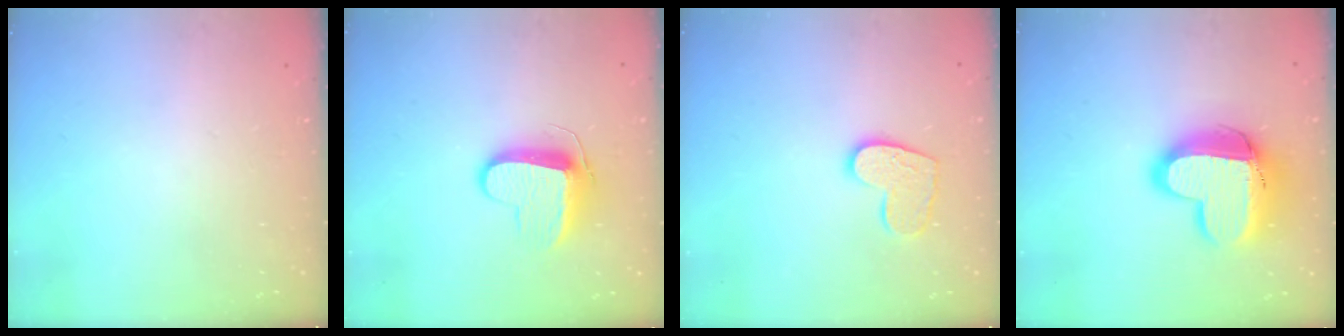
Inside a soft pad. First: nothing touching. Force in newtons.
{"total": 9.8, "press": 9.8, "slide": 0.1}
{"total": 11.3, "press": 11.2, "slide": 0.7}
{"total": 16.3, "press": 16.2, "slide": 1.4}